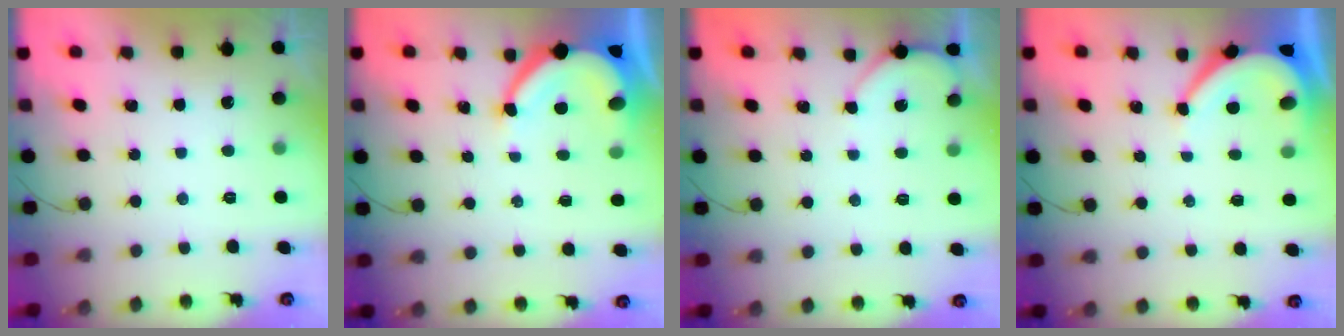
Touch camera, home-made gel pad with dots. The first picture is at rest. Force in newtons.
{"total": 7.9, "press": 7.9, "slide": 1.0}
{"total": 2.3, "press": 2.2, "slide": 0.4}
{"total": 5.3, "press": 5.3, "slide": 0.5}